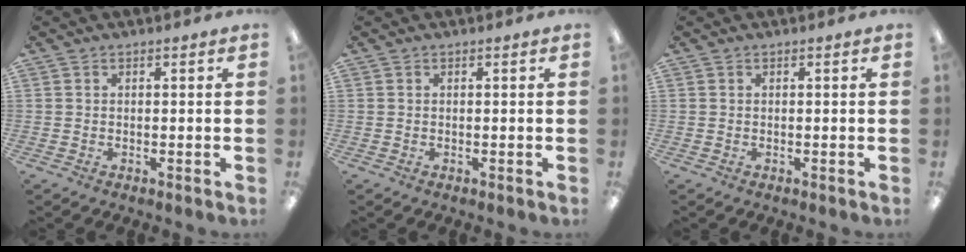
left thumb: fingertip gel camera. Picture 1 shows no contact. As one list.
[{"total": 0.0}, {"total": 0.0}]